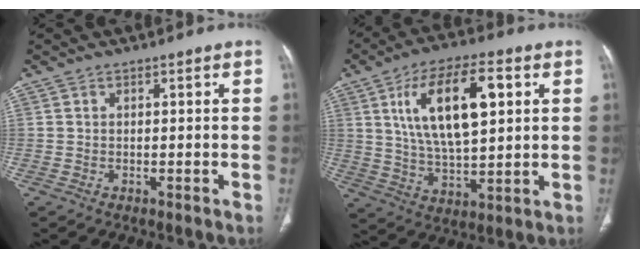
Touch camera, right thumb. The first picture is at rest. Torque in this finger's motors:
{"motor_torque": [-0.55, 2.81, 1.18, 0.27, 0.38]}